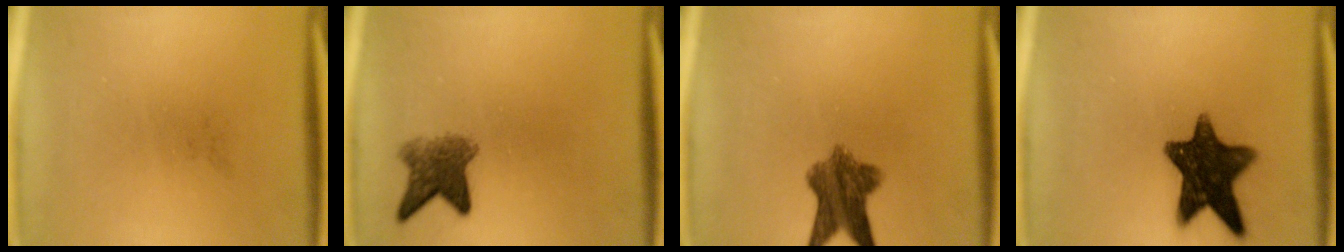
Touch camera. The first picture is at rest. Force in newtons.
{"total": 4.8}
{"total": 7.6}
{"total": 12.7}